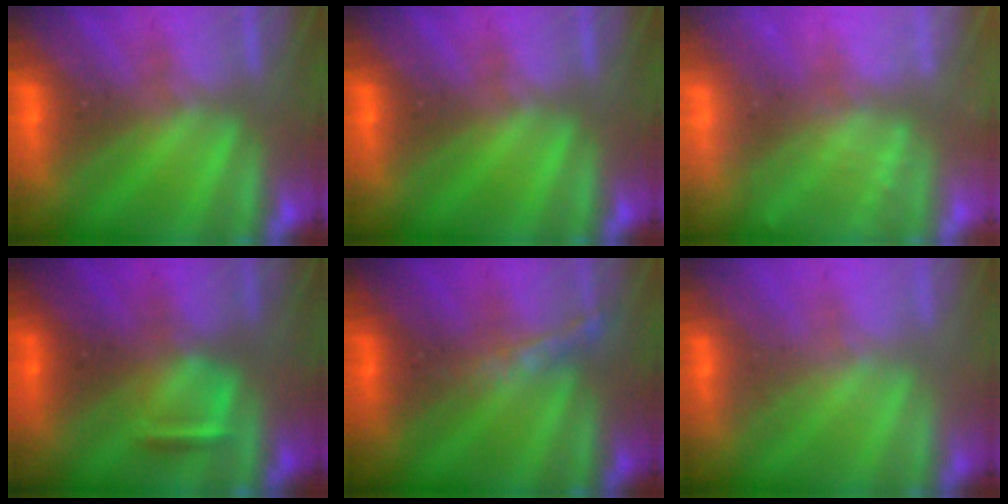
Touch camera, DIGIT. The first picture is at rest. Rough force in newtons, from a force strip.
{"total": 0.0}
{"total": 2.4}
{"total": 2.9}
{"total": 1.6}
{"total": 2.2}